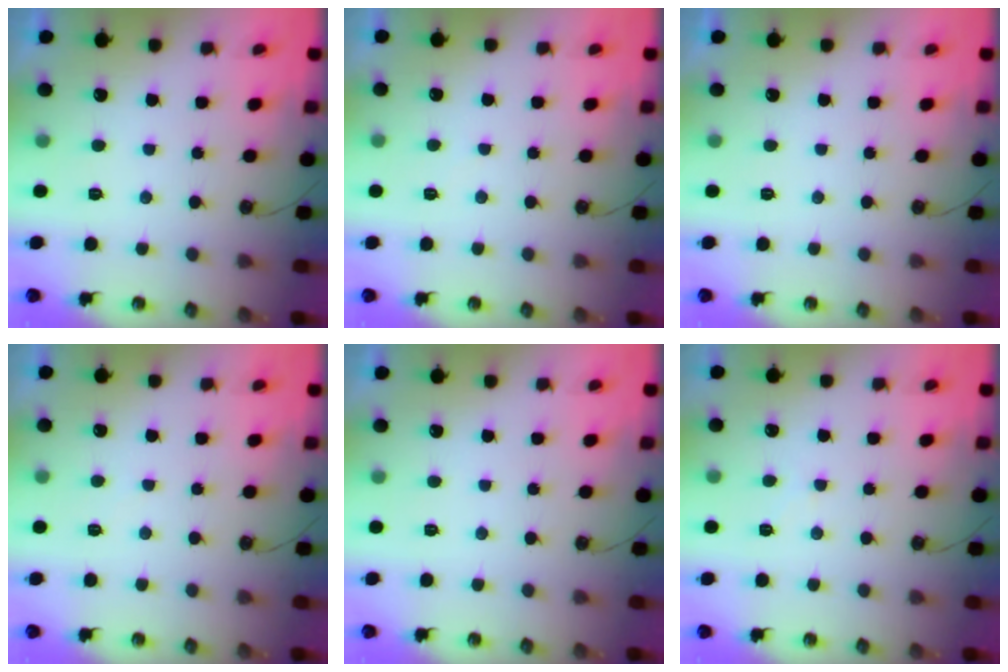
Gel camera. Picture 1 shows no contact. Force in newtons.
{"total": 2.3, "press": 2.3, "slide": 0.4}
{"total": 0.0}
{"total": 2.3, "press": 2.3, "slide": 0.4}
{"total": 0.0}
{"total": 4.1, "press": 4.1, "slide": 0.6}